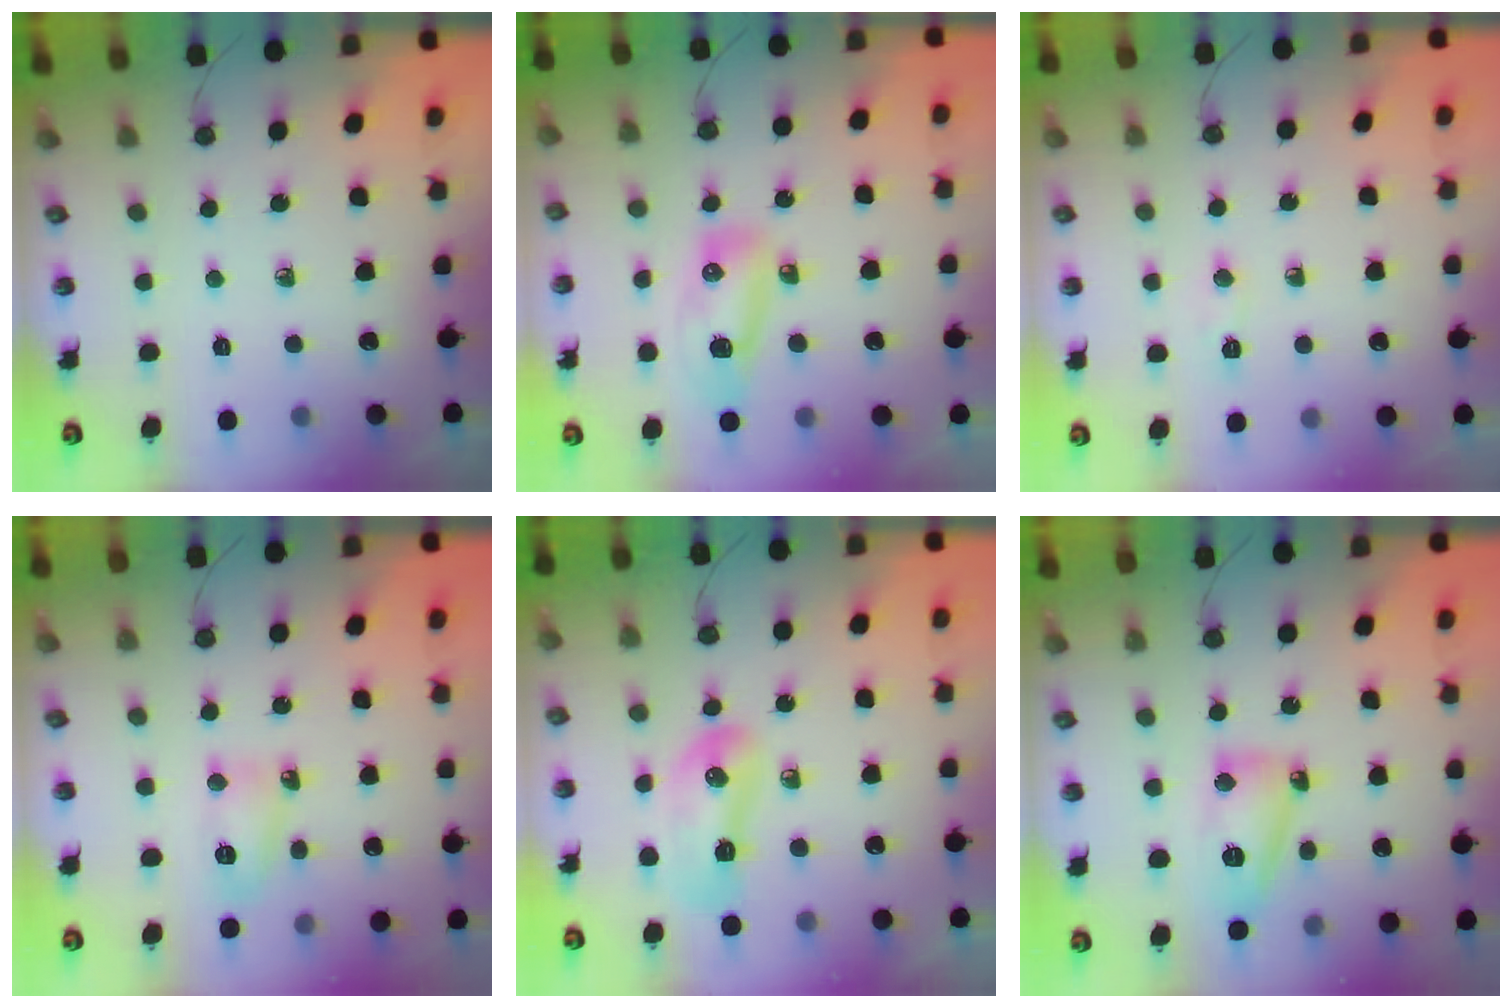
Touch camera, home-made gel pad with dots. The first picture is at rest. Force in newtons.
{"total": 9.5, "press": 9.5, "slide": 1.3}
{"total": 5.3, "press": 5.0, "slide": 1.7}
{"total": 6.6, "press": 6.4, "slide": 1.8}
{"total": 10.5, "press": 10.4, "slide": 1.8}
{"total": 11.3, "press": 11.2, "slide": 1.3}